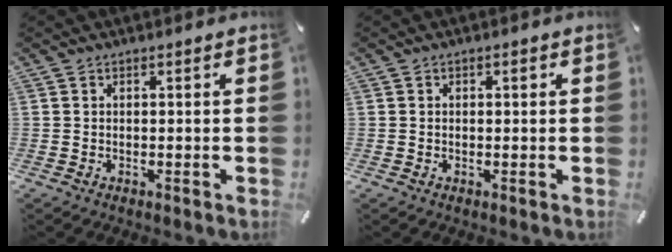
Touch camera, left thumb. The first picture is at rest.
{"total": 0.9, "force": [0.1, 0.5, 0.7], "torque": [-0.015, 0.003, 0.001]}